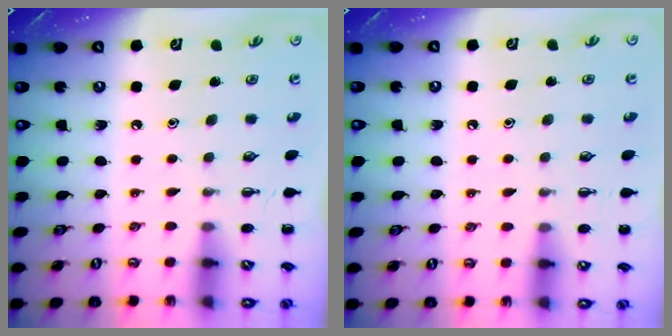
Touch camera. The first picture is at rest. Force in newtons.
{"total": 4.3, "press": 3.9, "slide": 1.8}